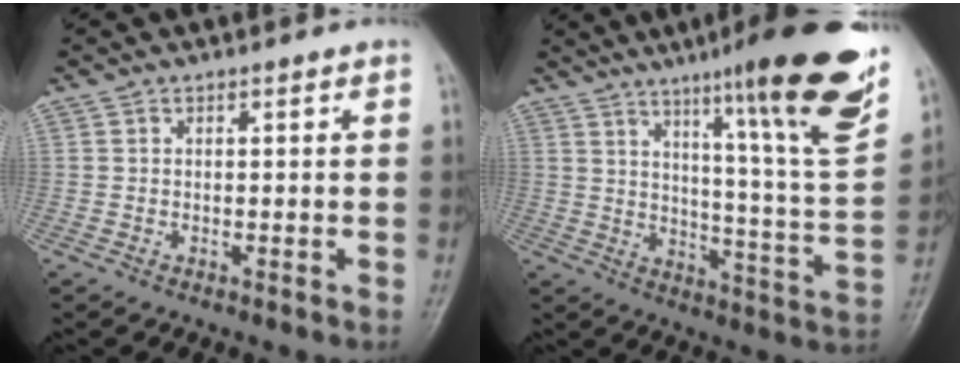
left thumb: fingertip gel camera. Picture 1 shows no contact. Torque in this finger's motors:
{"motor_torque": [0.97, -0.32, 1.68, -1.08, 0.32]}